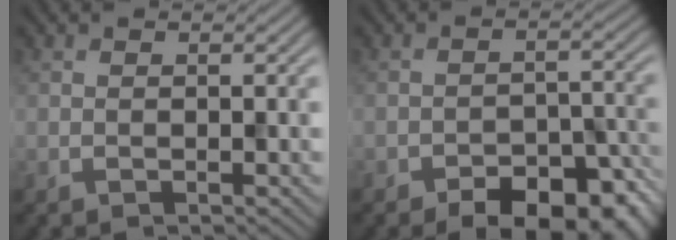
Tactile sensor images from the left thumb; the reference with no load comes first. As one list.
[{"total": 10.9, "force": [-7.8, 4.9, 5.7], "torque": [-0.072, -0.010, -0.101]}]